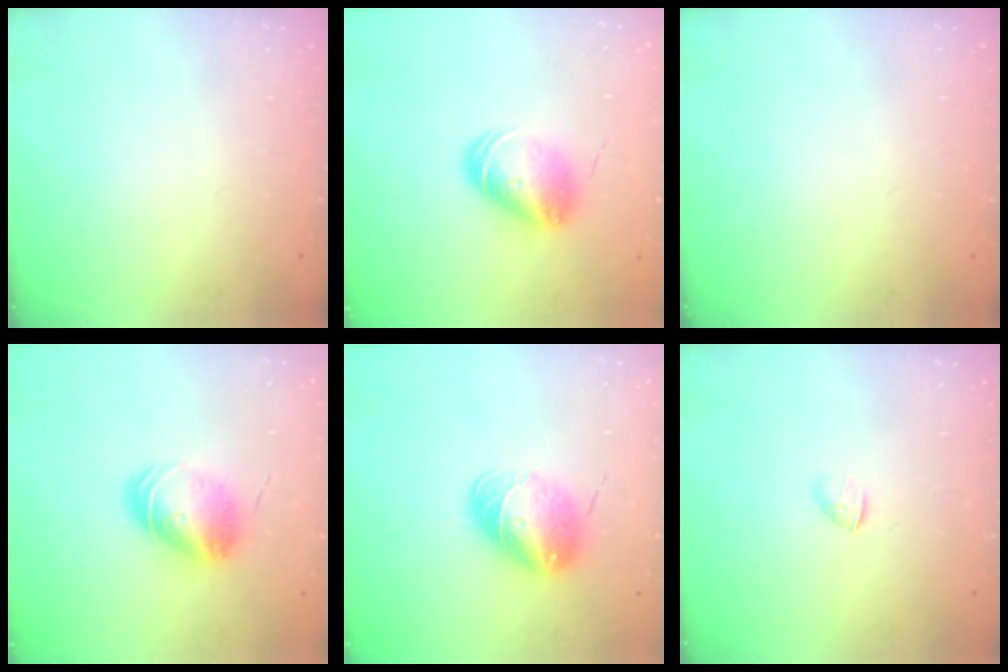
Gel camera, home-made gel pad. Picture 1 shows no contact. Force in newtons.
{"total": 9.6, "press": 9.6, "slide": 0.8}
{"total": 0.0}
{"total": 10.3, "press": 10.3, "slide": 0.8}
{"total": 9.3, "press": 9.1, "slide": 2.0}
{"total": 1.7, "press": 1.6, "slide": 0.6}